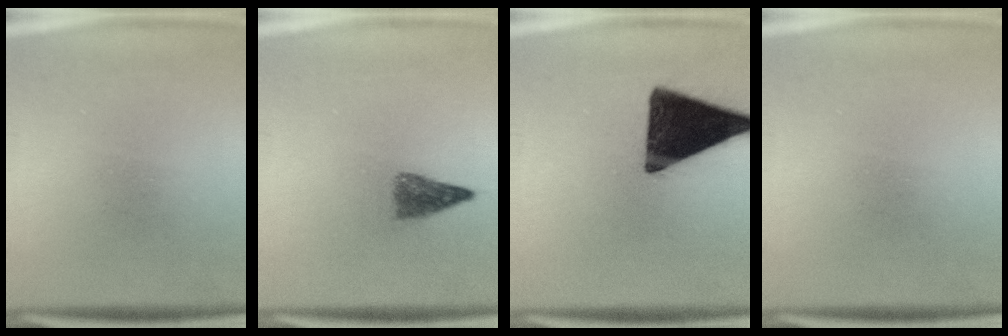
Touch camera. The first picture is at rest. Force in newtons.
{"total": 2.9}
{"total": 17.3}
{"total": 0.0}